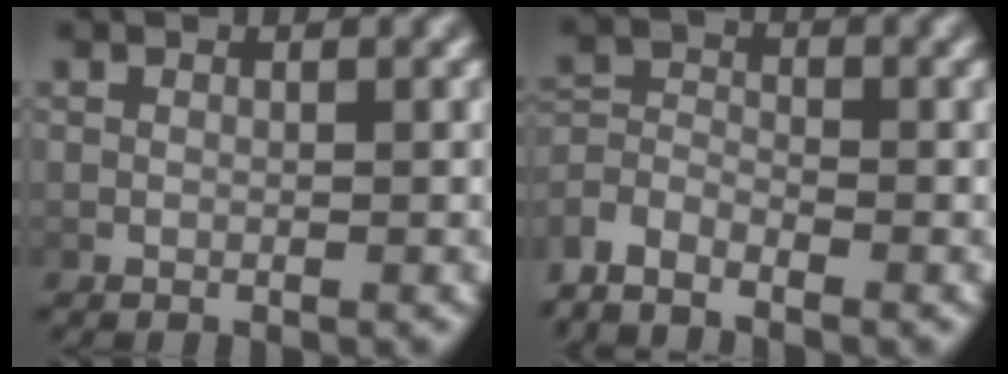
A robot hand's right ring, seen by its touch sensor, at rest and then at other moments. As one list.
[{"total": 3.3, "force": [-1.6, 2.4, 1.5], "torque": [-0.049, -0.021, -0.026]}]